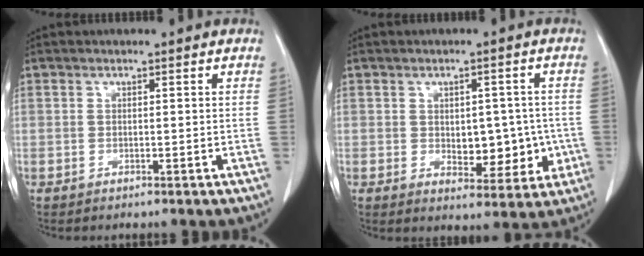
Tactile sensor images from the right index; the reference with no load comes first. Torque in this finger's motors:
{"motor_torque": [0.24, -0.07, 0.16, 0.04]}